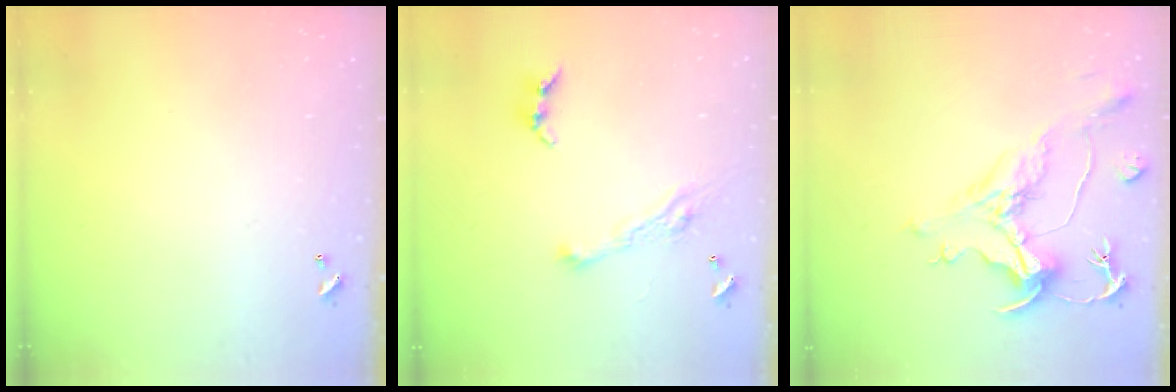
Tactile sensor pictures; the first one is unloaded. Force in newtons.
{"total": 5.8, "press": 5.8, "slide": 0.9}
{"total": 1.6, "press": 0.0, "slide": 1.6}